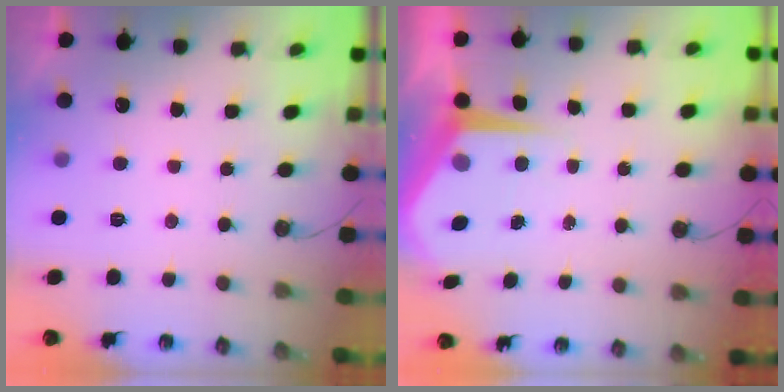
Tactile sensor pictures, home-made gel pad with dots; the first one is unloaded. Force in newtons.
{"total": 6.9, "press": 6.9, "slide": 0.6}